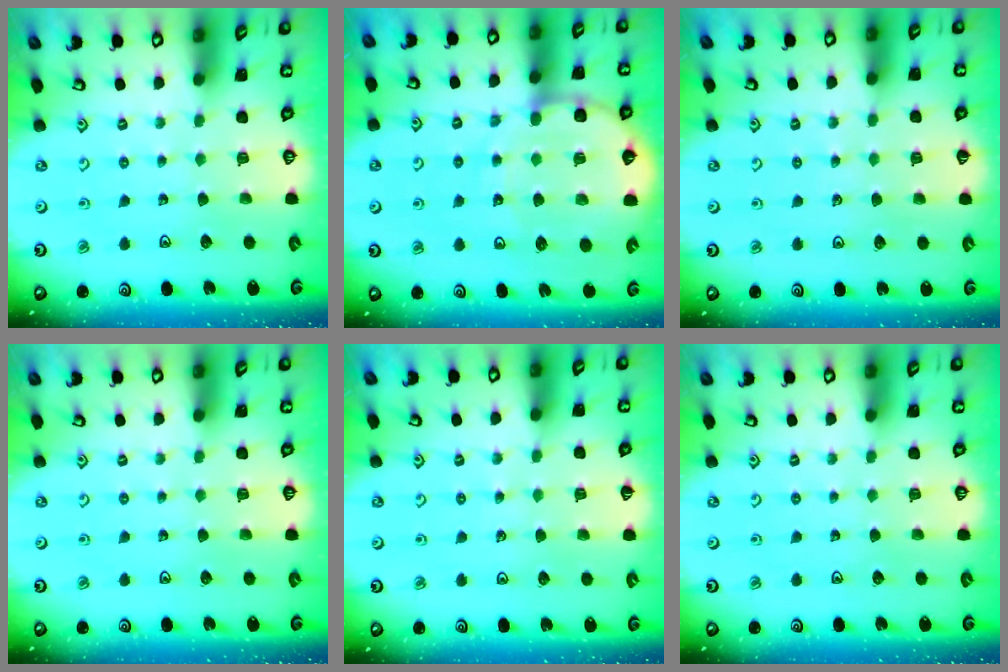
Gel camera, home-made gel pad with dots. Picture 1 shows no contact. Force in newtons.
{"total": 11.9, "press": 11.5, "slide": 3.2}
{"total": 2.1, "press": 2.1, "slide": 0.4}
{"total": 0.0}
{"total": 2.1, "press": 2.1, "slide": 0.4}
{"total": 0.0}